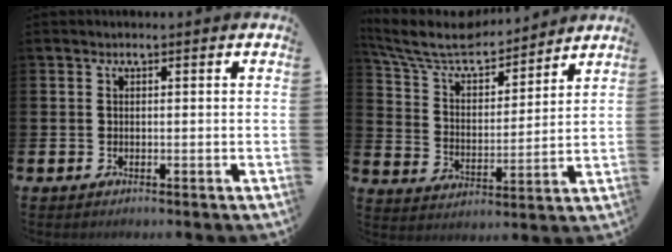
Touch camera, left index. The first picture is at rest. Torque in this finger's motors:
{"motor_torque": [1.08, -1.06, 0.19, 0.10]}